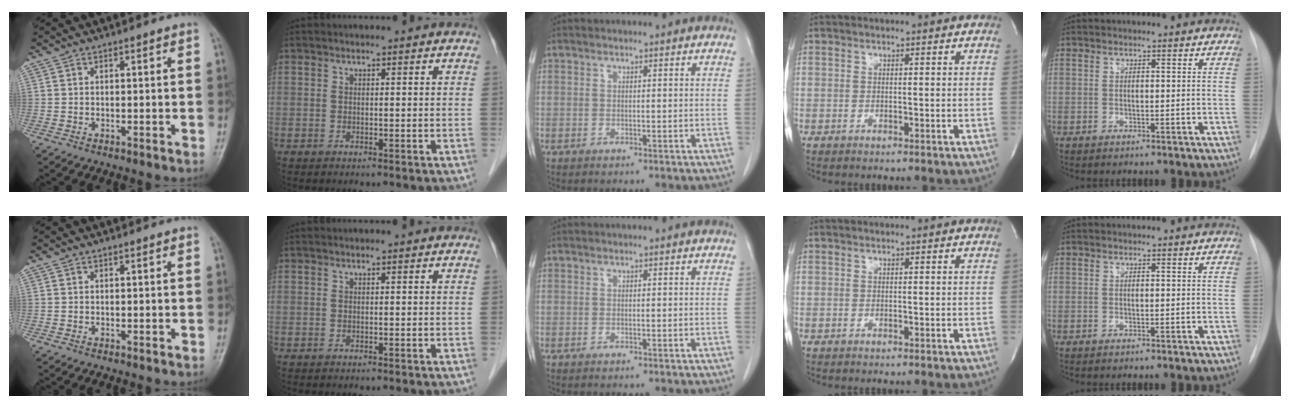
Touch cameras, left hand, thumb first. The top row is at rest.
{}